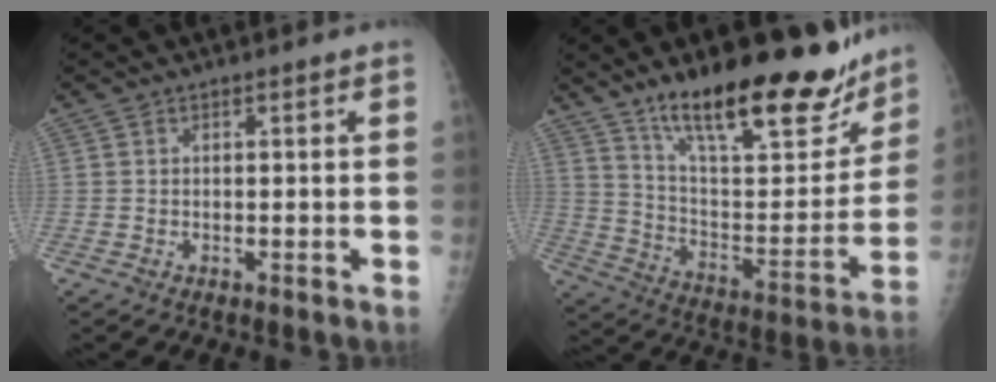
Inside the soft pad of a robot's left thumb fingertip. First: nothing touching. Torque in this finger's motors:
{"motor_torque": [0.33, 0.31, 1.53, -1.24, 0.39]}